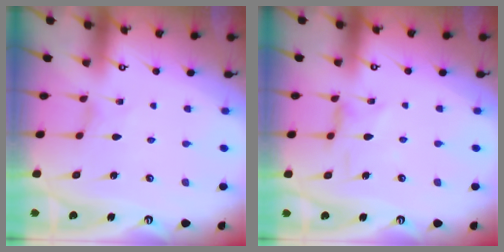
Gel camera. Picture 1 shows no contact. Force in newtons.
{"total": 2.2, "press": 2.1, "slide": 0.5}